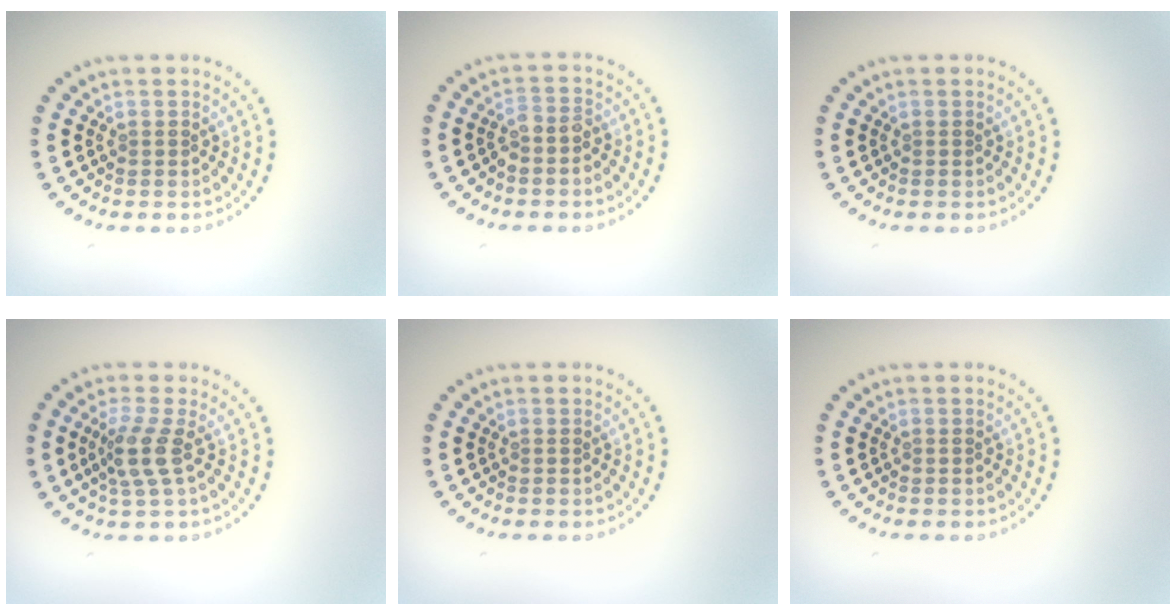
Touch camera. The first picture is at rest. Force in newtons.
{"total": 1.7, "press": 1.4, "slide": 0.9}
{"total": 0.0}
{"total": 2.7, "press": 2.1, "slide": 1.7}
{"total": 0.0}
{"total": 0.0}